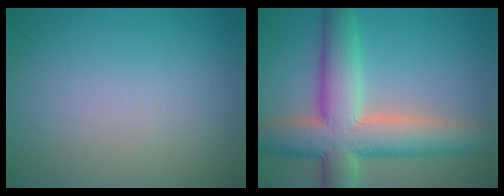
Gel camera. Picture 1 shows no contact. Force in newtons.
{"total": 9.3, "press": 9.3, "slide": 0.7}